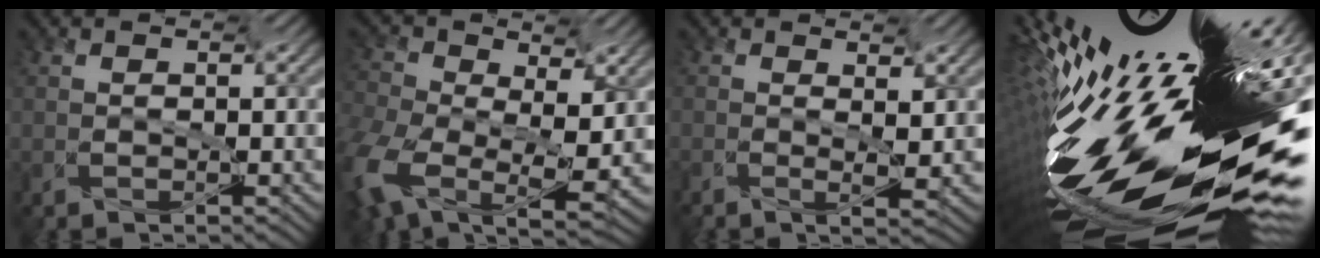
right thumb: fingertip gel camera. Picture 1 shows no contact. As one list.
[{"total": 12.7, "force": [-2.3, 9.2, 8.5], "torque": [-0.217, -0.031, -0.008]}, {"total": 2.1, "force": [0.4, 0.6, 2.0], "torque": [-0.043, -0.008, -0.001]}, {"total": 17.0, "force": [-1.7, 4.7, 16.2], "torque": [-0.258, -0.008, -0.018]}]